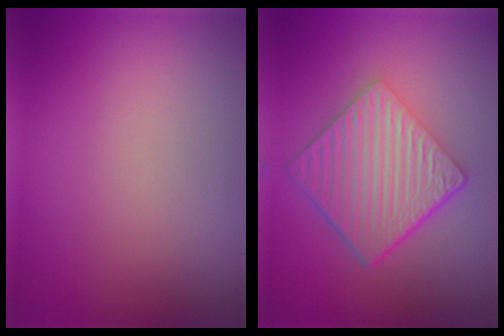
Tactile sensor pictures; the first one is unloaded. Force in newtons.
{"total": 6.7, "press": 4.7, "slide": 4.8}